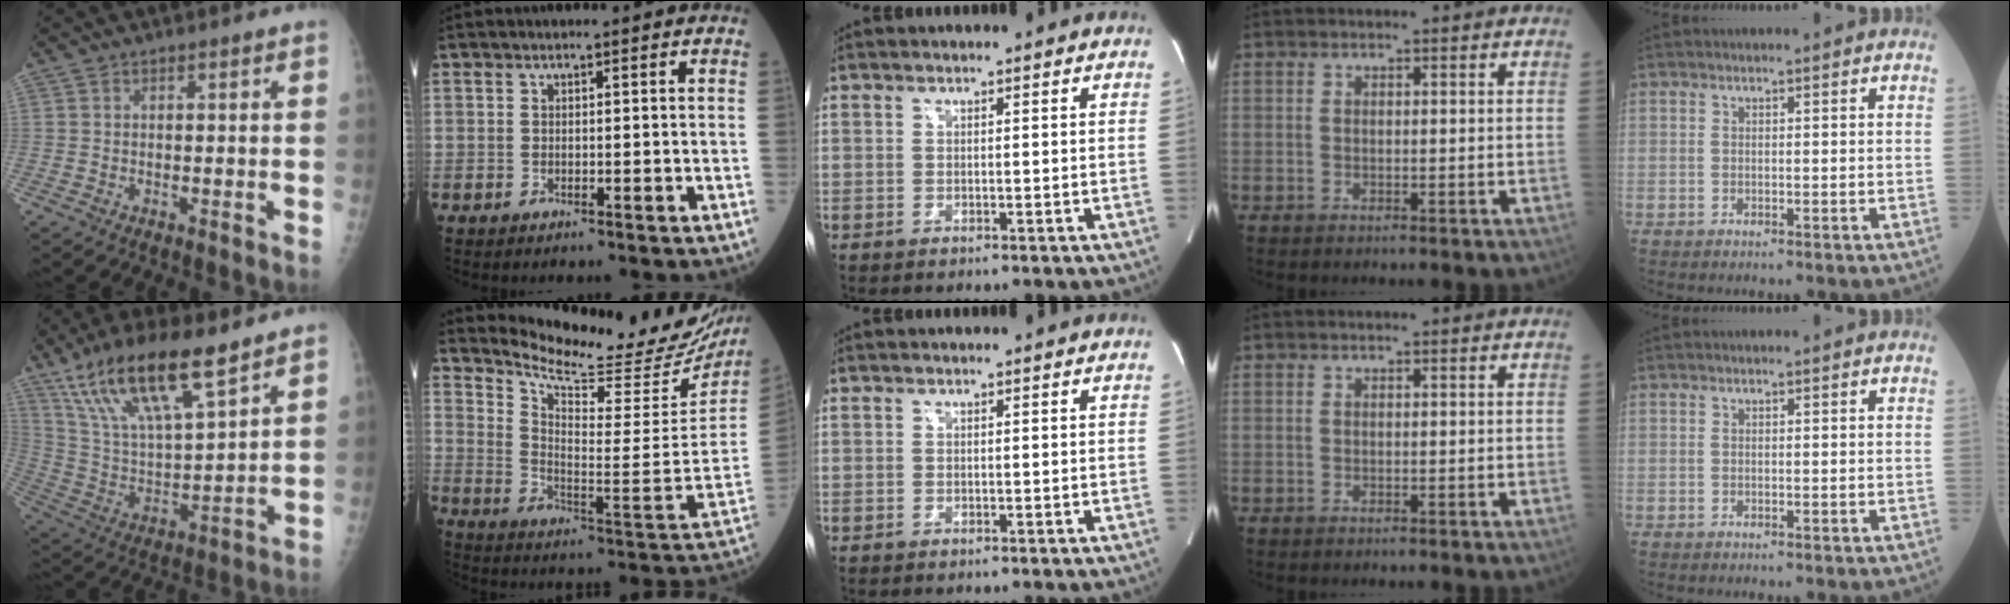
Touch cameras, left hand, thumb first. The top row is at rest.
{"thumb": {"total": 19.9, "force": [13.0, 5.5, 14.0], "torque": [-0.248, -0.041, 0.251]}, "index": {"total": 23.0, "force": [21.2, 2.7, 8.6], "torque": [-0.140, -0.096, 0.281]}}